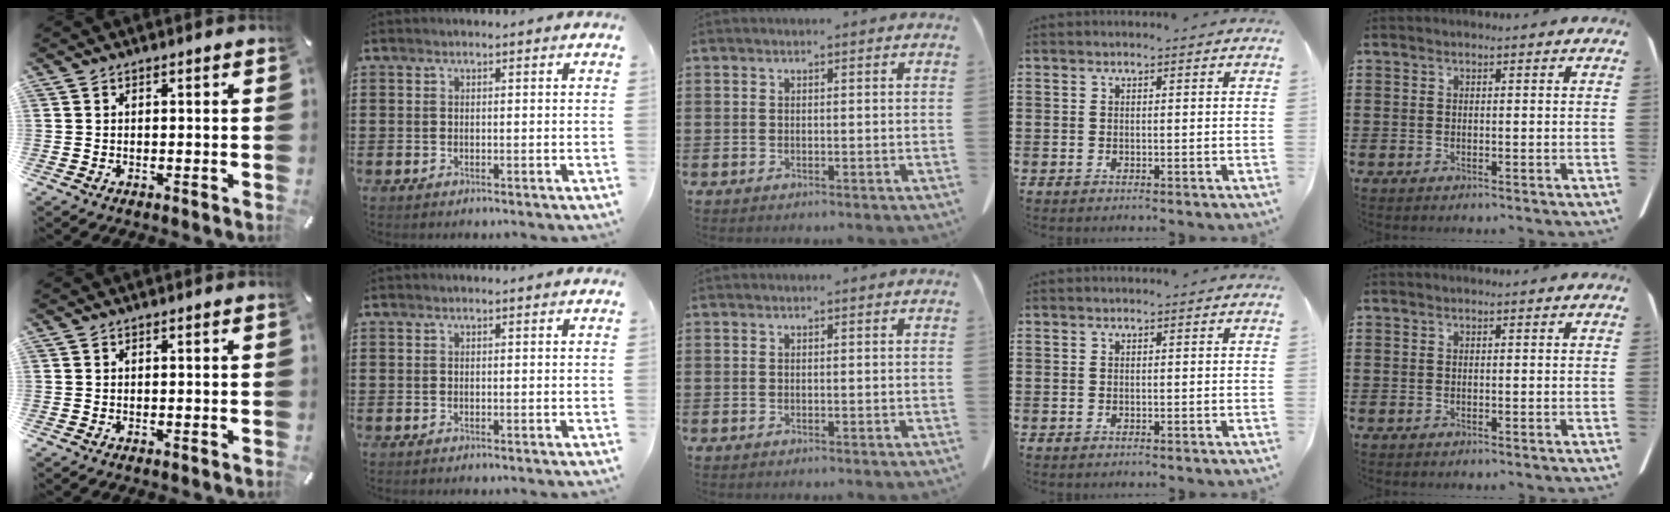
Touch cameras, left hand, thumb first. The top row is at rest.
{}